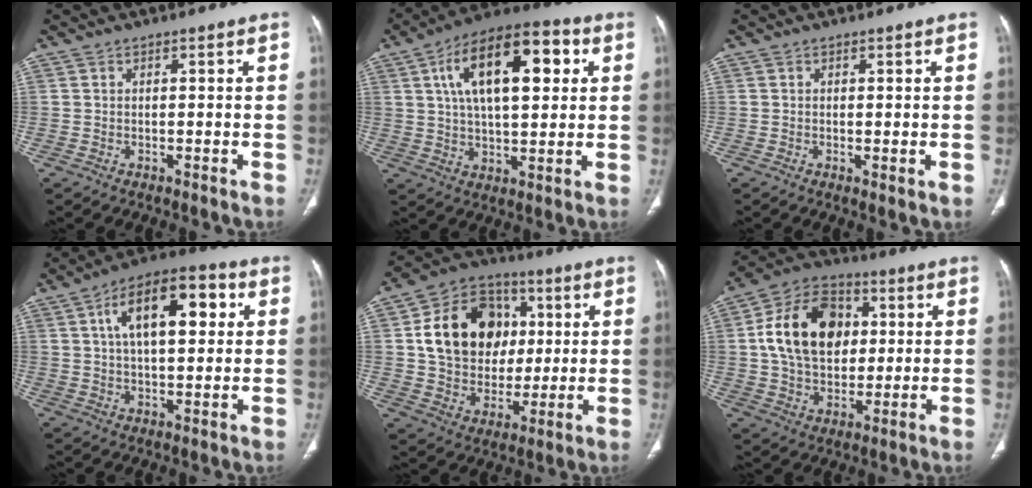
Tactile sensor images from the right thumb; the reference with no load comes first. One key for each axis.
{"total": 19.4, "fx": 5.7, "fy": 8.9, "fz": 16.3, "tx": -0.244, "ty": 0.011, "tz": 0.086}
{"total": 1.0, "fx": 0.0, "fy": 0.4, "fz": 0.9, "tx": -0.019, "ty": -0.006, "tz": -0.001}
{"total": 15.6, "fx": 4.4, "fy": 7.4, "fz": 13.1, "tx": -0.190, "ty": 0.018, "tz": 0.065}
{"total": 19.1, "fx": 3.7, "fy": 15.3, "fz": 10.9, "tx": -0.155, "ty": 0.010, "tz": 0.067}
{"total": 18.0, "fx": 3.0, "fy": 12.9, "fz": 12.3, "tx": -0.186, "ty": 0.013, "tz": 0.048}